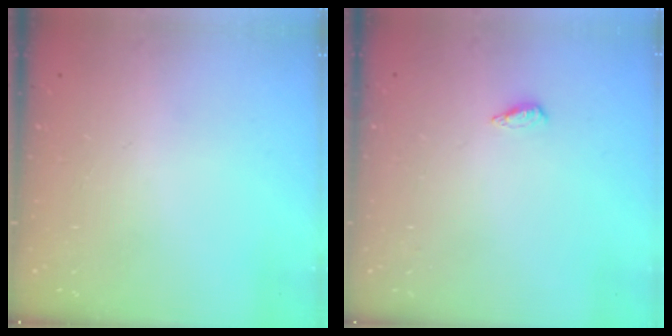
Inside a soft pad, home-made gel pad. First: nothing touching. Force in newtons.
{"total": 2.7, "press": 2.7, "slide": 0.5}